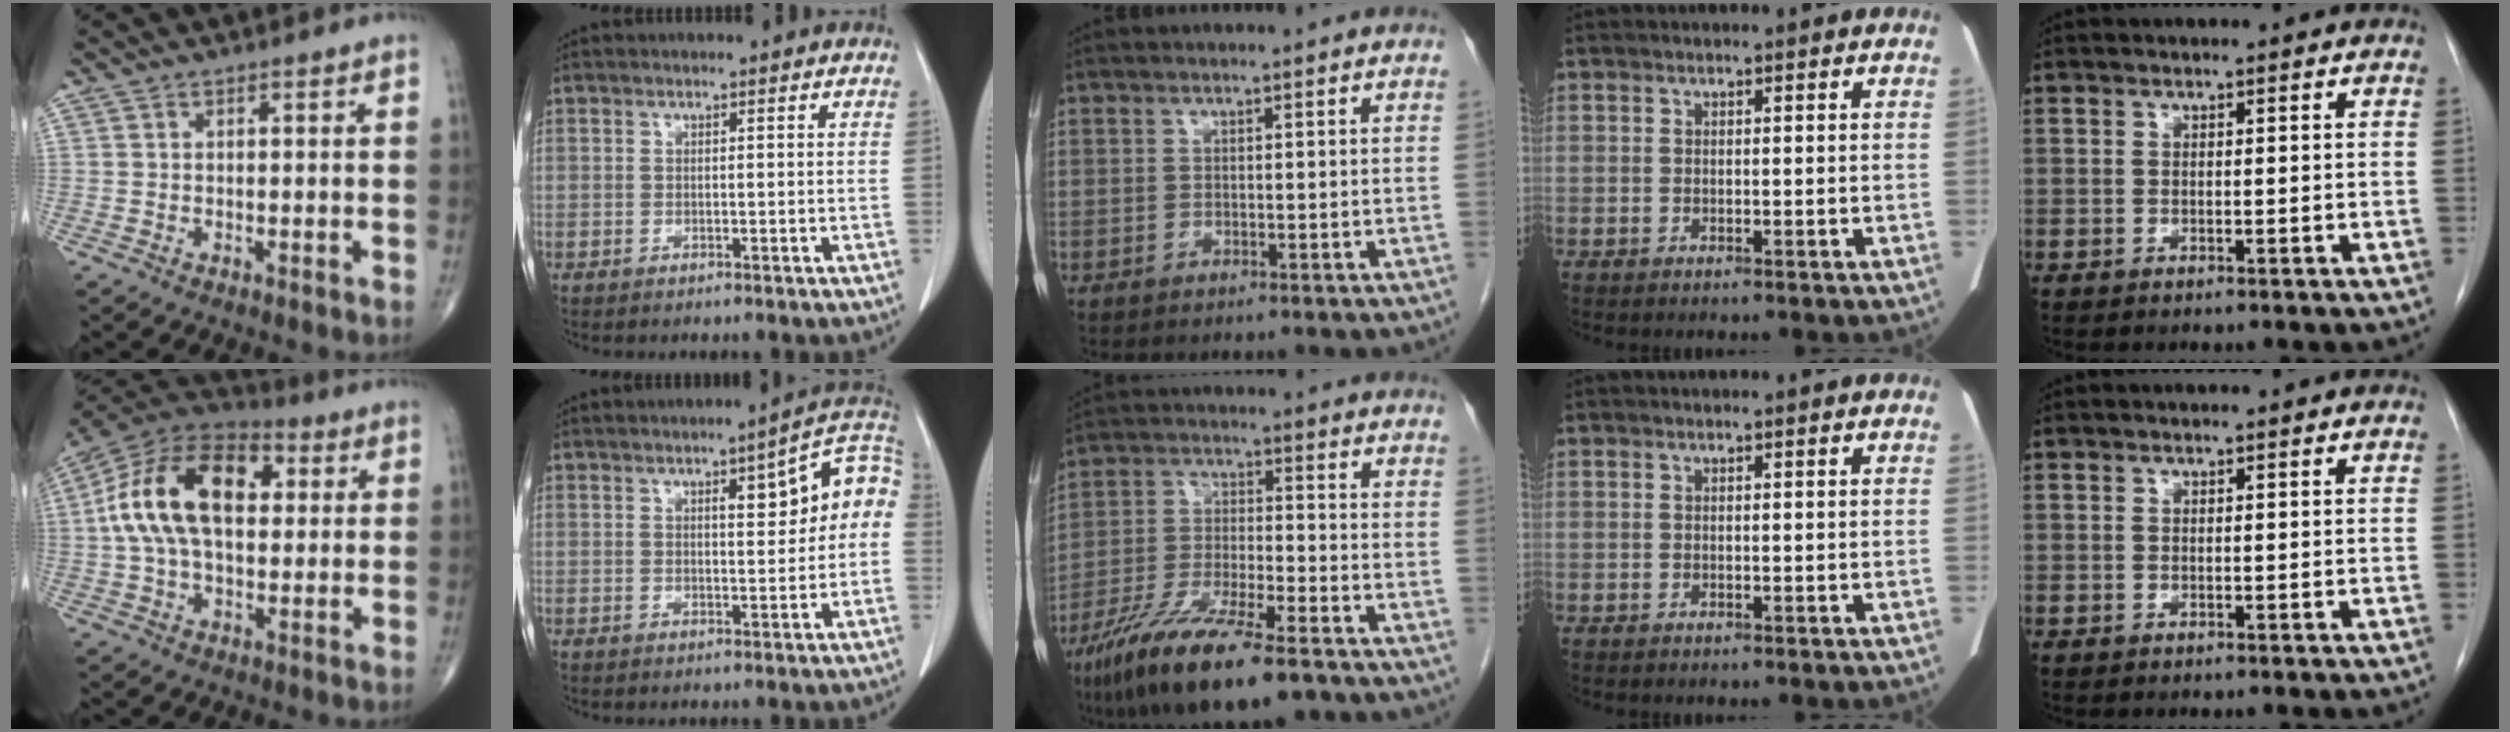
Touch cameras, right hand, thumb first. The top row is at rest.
{"thumb": {"total": 20.4, "force": [3.3, 12.1, 16.1], "torque": [-0.284, 0.027, 0.045]}, "index": {"total": 8.7, "force": [1.4, 2.4, 8.2], "torque": [-0.104, 0.034, 0.014]}, "middle": {"total": 15.4, "force": [-10.5, 2.7, 10.9], "torque": [-0.214, -0.036, -0.189]}}